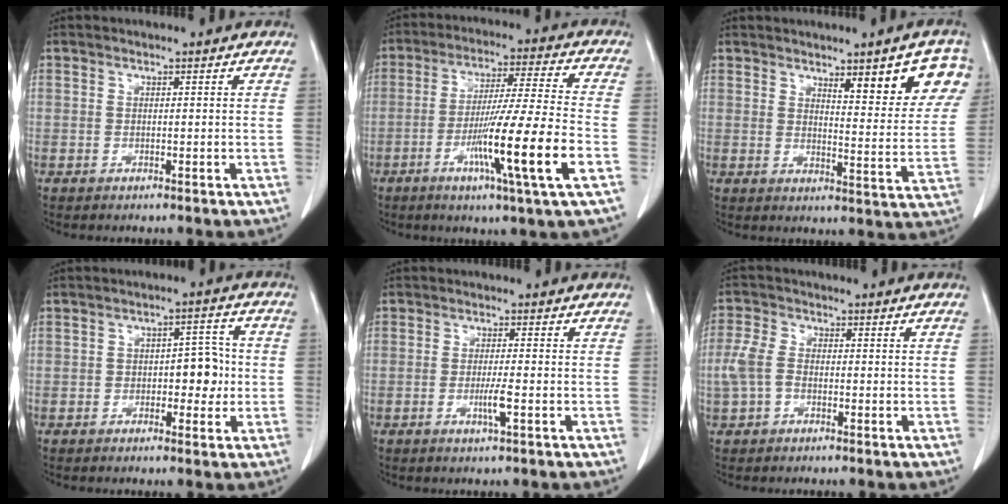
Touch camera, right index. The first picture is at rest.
{"total": 15.5, "force": [-5.4, -1.3, 14.4], "torque": [-0.259, -0.019, -0.096]}
{"total": 10.3, "force": [5.9, 1.9, 8.2], "torque": [-0.094, -0.005, 0.074]}
{"total": 5.5, "force": [-0.6, 2.9, 4.6], "torque": [-0.055, 0.020, -0.007]}
{"total": 2.9, "force": [-0.9, -0.2, 2.7], "torque": [-0.051, -0.005, -0.018]}
{"total": 4.2, "force": [-0.9, 2.7, 3.1], "torque": [-0.093, 0.011, -0.023]}